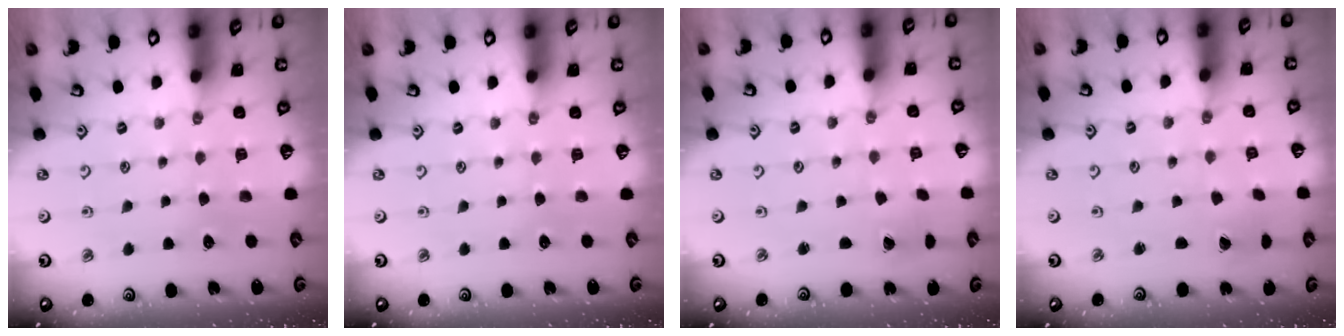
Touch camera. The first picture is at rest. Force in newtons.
{"total": 0.0}
{"total": 1.5, "press": 1.5, "slide": 0.0}
{"total": 1.7, "press": 1.7, "slide": 0.1}